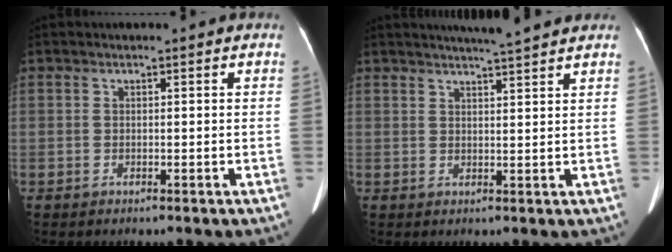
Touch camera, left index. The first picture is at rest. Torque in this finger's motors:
{"motor_torque": [0.25, -0.32, 0.06, 0.03]}